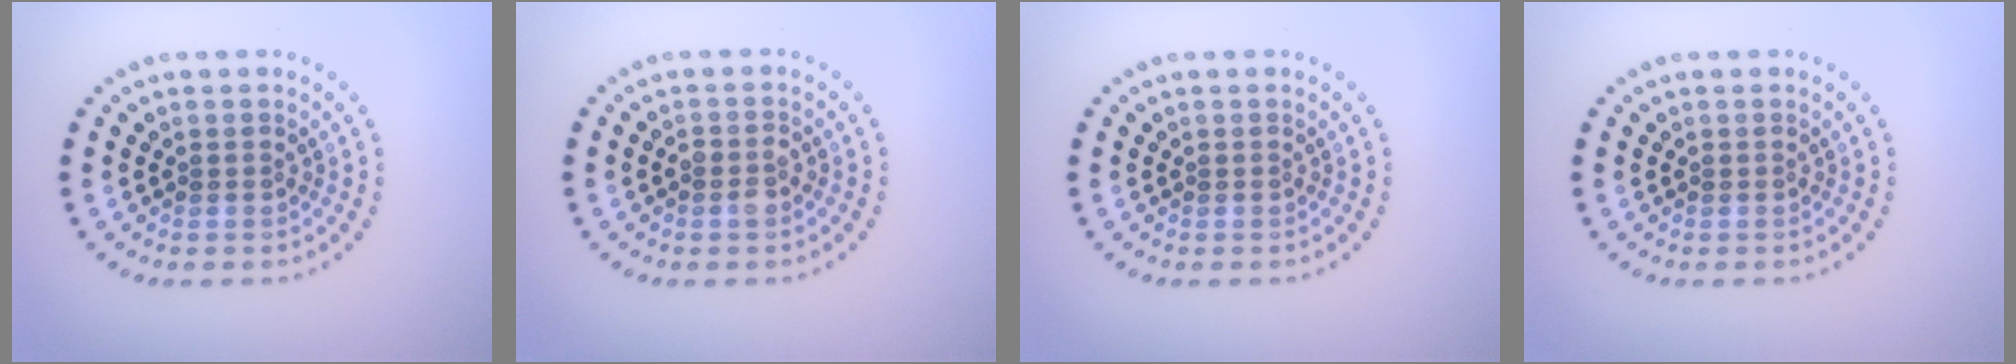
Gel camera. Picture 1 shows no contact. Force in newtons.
{"total": 1.3, "press": 1.2, "slide": 0.4}
{"total": 0.0}
{"total": 0.0}